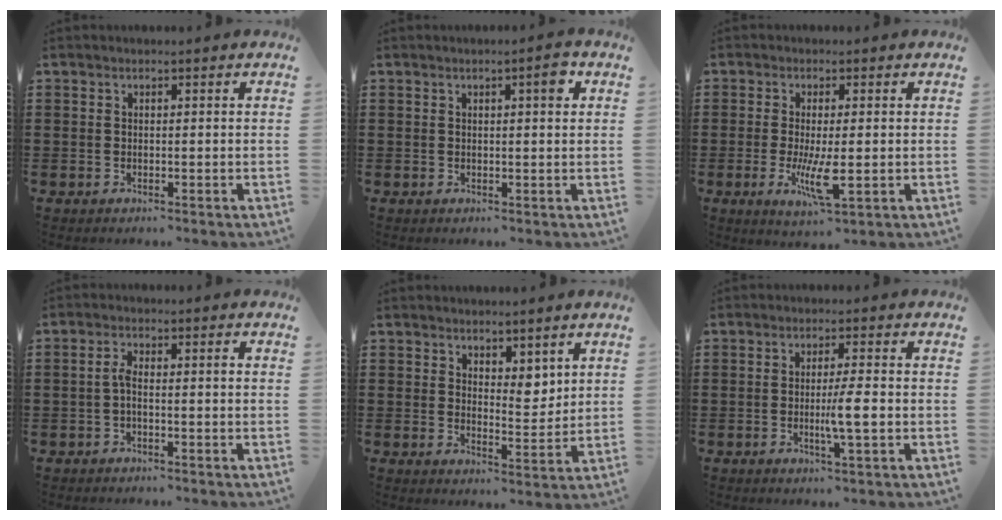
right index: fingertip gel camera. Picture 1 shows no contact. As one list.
[{"total": 2.7, "force": [1.1, 0.6, 2.4], "torque": [-0.032, 0.001, 0.012]}, {"total": 6.4, "force": [-1.1, 1.5, 6.1], "torque": [-0.123, -0.016, -0.020]}, {"total": 2.1, "force": [-0.3, 0.6, 2.0], "torque": [-0.045, 0.000, -0.010]}, {"total": 4.4, "force": [3.2, 2.4, 1.9], "torque": [-0.030, -0.006, 0.057]}, {"total": 4.3, "force": [-0.8, 0.0, 4.2], "torque": [-0.080, -0.008, -0.019]}]